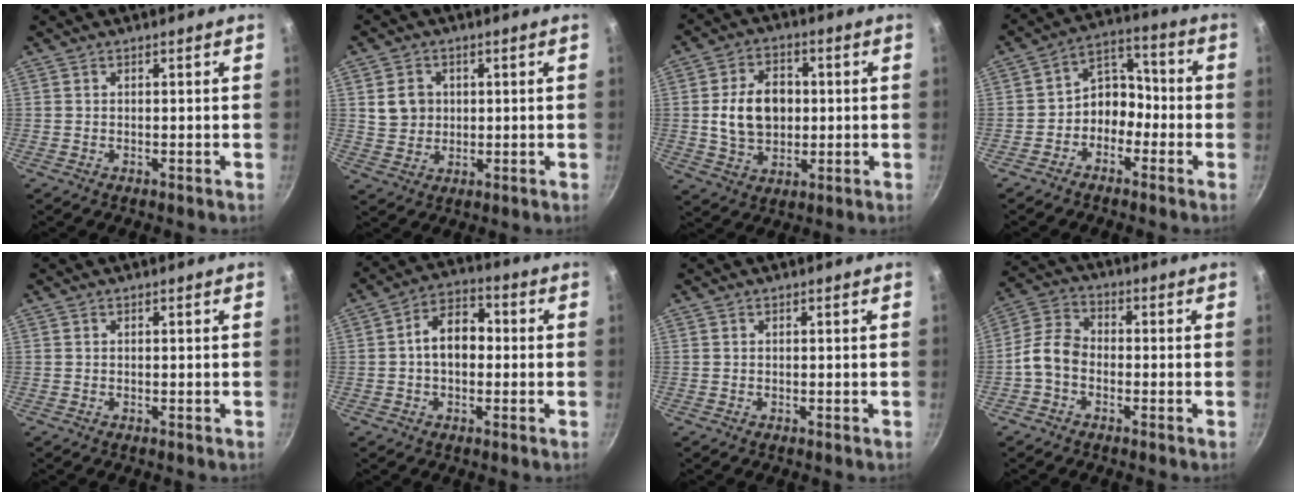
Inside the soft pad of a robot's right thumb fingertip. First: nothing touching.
{"total": 5.8, "force": [1.2, 5.1, 2.5], "torque": [-0.020, 0.002, 0.025]}
{"total": 11.6, "force": [0.5, 8.4, 7.9], "torque": [-0.110, 0.009, 0.011]}
{"total": 7.9, "force": [-3.0, 6.1, 4.0], "torque": [-0.018, 0.056, -0.066]}
{"total": 0.0}
{"total": 8.8, "force": [-0.1, 6.0, 6.4], "torque": [-0.068, 0.029, -0.014]}
{"total": 0.0}
{"total": 6.7, "force": [-2.2, 4.8, 4.2], "torque": [-0.075, 0.036, -0.060]}